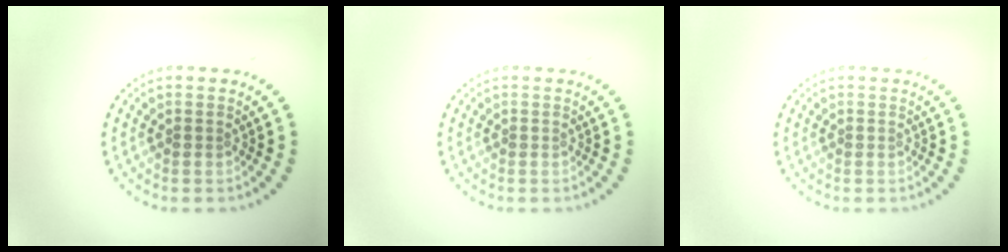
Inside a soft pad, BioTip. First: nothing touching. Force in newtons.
{"total": 0.0}
{"total": 0.0}